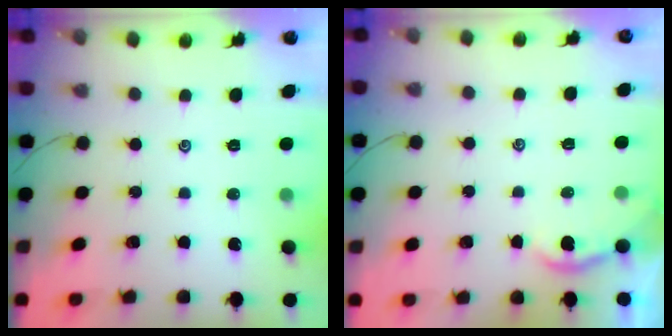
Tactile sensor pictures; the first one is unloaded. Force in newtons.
{"total": 1.6, "press": 1.6, "slide": 0.2}